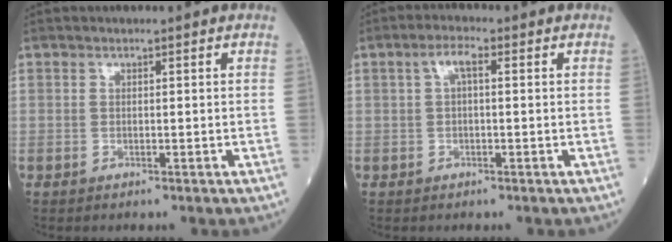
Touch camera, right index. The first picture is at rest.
{"total": 2.8, "force": [0.6, 0.7, 2.7], "torque": [-0.054, 0.013, 0.012]}